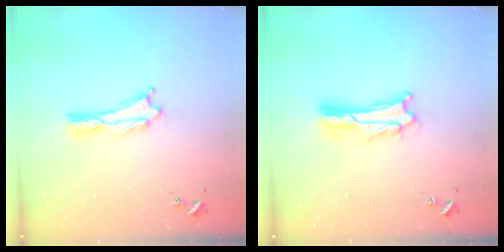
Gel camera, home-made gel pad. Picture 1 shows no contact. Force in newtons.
{"total": 2.1, "press": 2.1, "slide": 0.3}